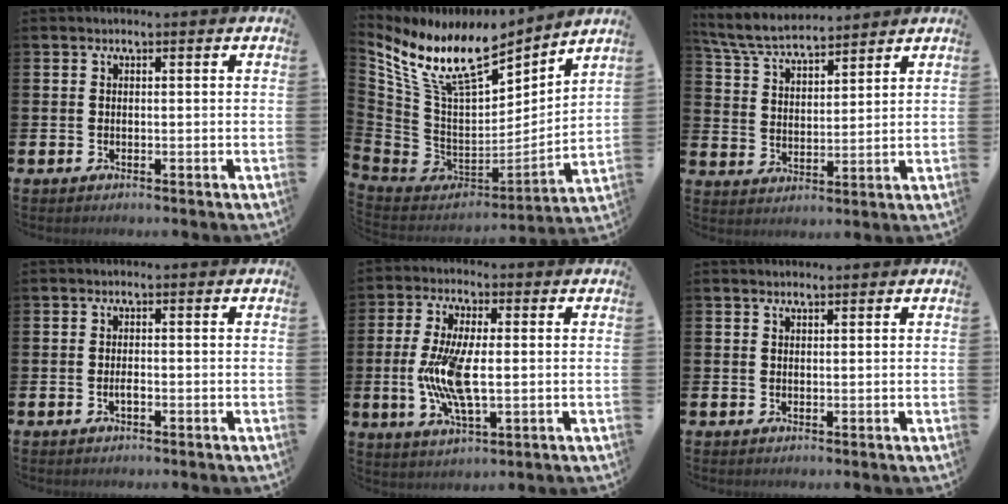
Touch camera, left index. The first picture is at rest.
{"total": 11.9, "force": [9.0, 4.1, 6.5], "torque": [-0.176, -0.056, 0.162]}
{"total": 6.6, "force": [6.3, 1.2, 1.5], "torque": [-0.056, -0.027, 0.115]}
{"total": 1.0, "force": [-0.3, 0.3, 0.9], "torque": [-0.021, 0.000, -0.005]}
{"total": 9.4, "force": [-0.2, 3.7, 8.6], "torque": [-0.177, -0.005, -0.006]}
{"total": 1.1, "force": [1.1, 0.2, 0.2], "torque": [0.008, -0.003, 0.016]}